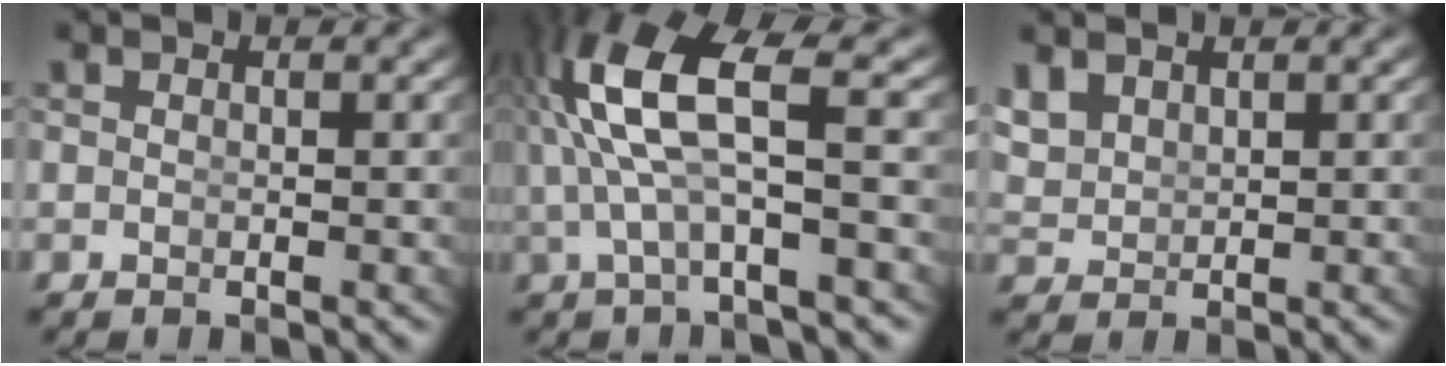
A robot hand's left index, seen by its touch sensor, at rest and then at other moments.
{"total": 7.4, "force": [1.3, 3.0, 6.6], "torque": [-0.147, -0.006, 0.026]}
{"total": 2.3, "force": [1.3, 1.6, 1.0], "torque": [-0.033, -0.011, 0.040]}